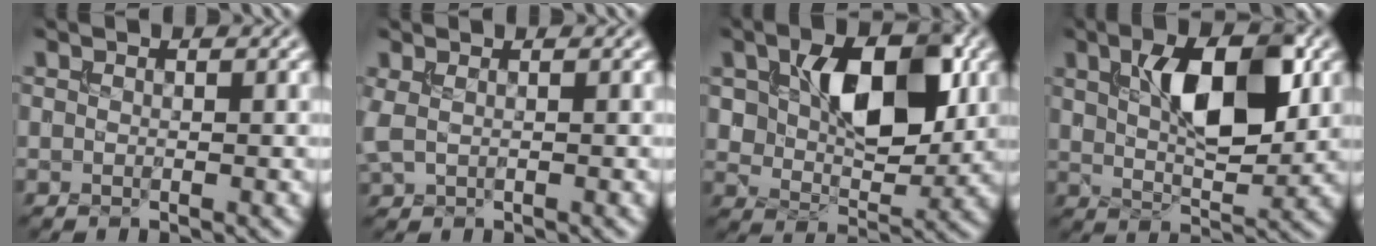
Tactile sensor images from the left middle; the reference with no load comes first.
{"total": 1.2, "force": [0.5, 0.5, 1.0], "torque": [-0.026, 0.002, 0.011]}
{"total": 8.5, "force": [2.1, 4.9, 6.7], "torque": [-0.114, -0.002, 0.041]}
{"total": 8.1, "force": [2.4, 3.4, 6.9], "torque": [-0.117, 0.003, 0.043]}